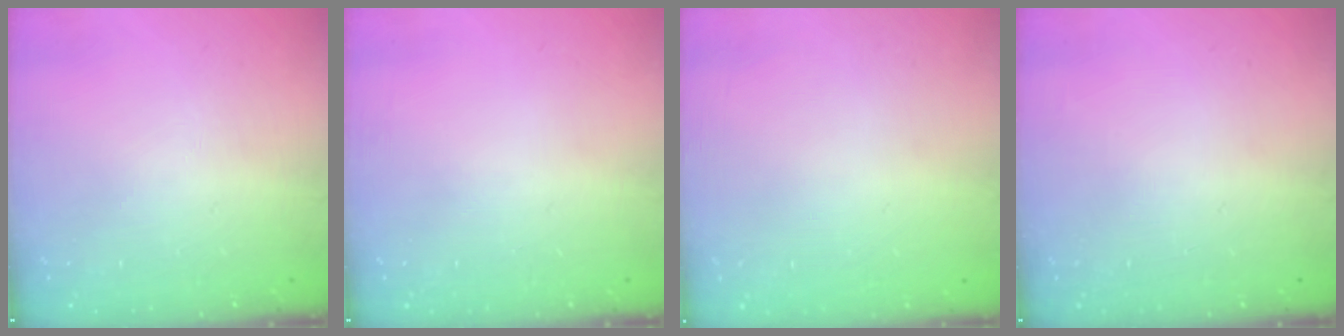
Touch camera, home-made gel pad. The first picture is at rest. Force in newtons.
{"total": 0.0}
{"total": 0.0}
{"total": 0.0}